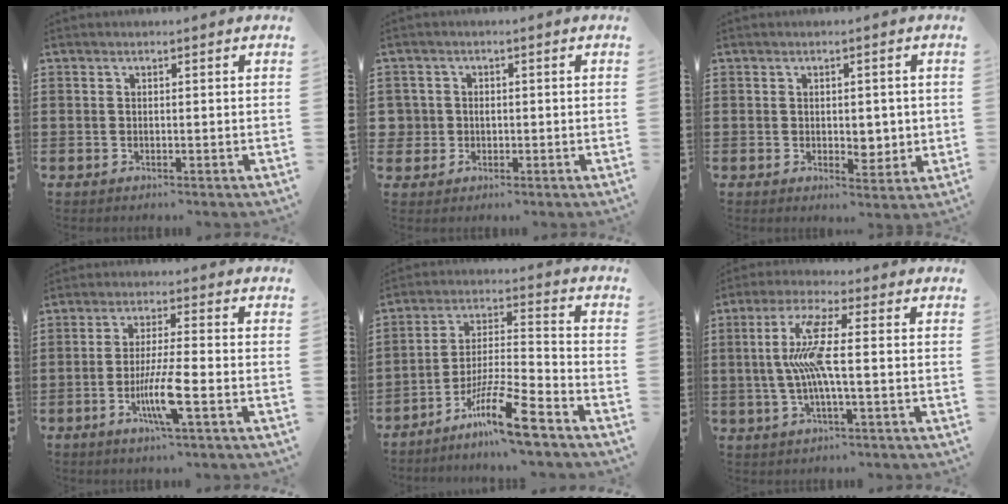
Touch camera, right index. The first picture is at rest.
{"total": 2.2, "force": [-0.2, 2.1, 0.3], "torque": [-0.019, 0.004, -0.007]}
{"total": 5.6, "force": [1.2, 4.1, 3.6], "torque": [-0.049, -0.007, 0.016]}
{"total": 7.5, "force": [-2.7, 0.5, 6.9], "torque": [-0.140, -0.019, -0.051]}
{"total": 11.6, "force": [-8.5, 1.1, 7.9], "torque": [-0.147, 0.013, -0.165]}
{"total": 8.1, "force": [-0.4, 0.9, 8.0], "torque": [-0.173, -0.012, -0.020]}